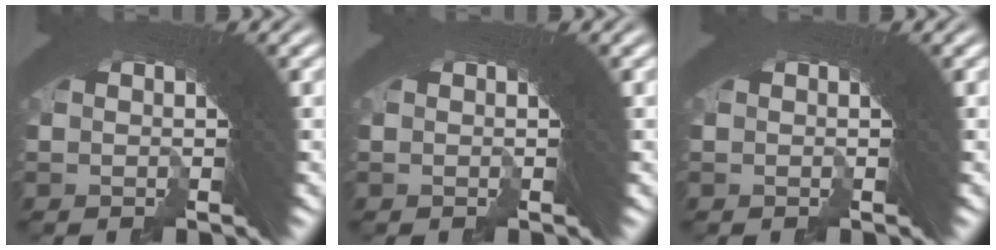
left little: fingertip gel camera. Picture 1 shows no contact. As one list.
[{"total": 0.0}, {"total": 0.0}]